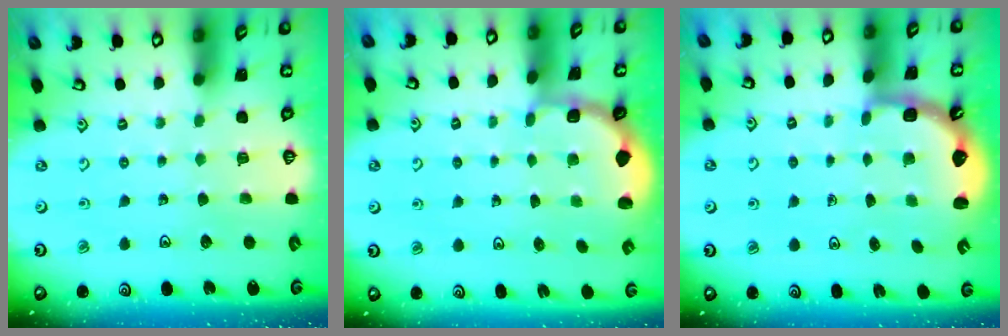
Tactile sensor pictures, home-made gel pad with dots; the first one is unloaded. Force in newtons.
{"total": 1.9, "press": 1.7, "slide": 0.8}
{"total": 2.6, "press": 2.2, "slide": 1.3}